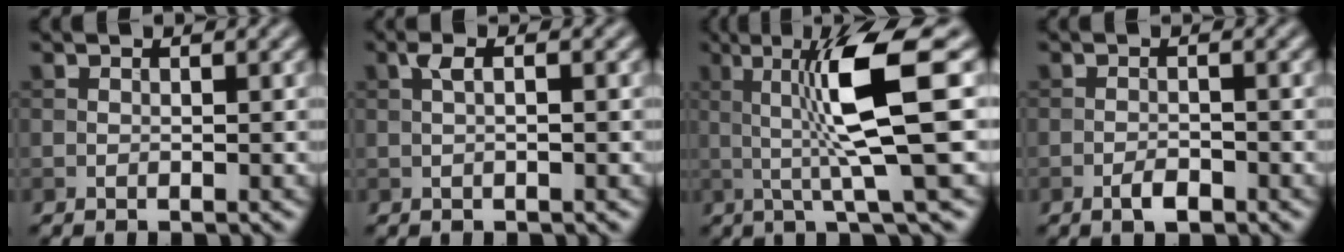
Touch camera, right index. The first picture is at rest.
{"total": 1.6, "force": [0.2, 0.4, 1.6], "torque": [-0.034, 0.005, 0.004]}
{"total": 8.7, "force": [1.1, 1.2, 8.6], "torque": [-0.140, 0.002, 0.023]}
{"total": 1.7, "force": [-1.1, 0.6, 1.2], "torque": [-0.021, 0.001, -0.021]}